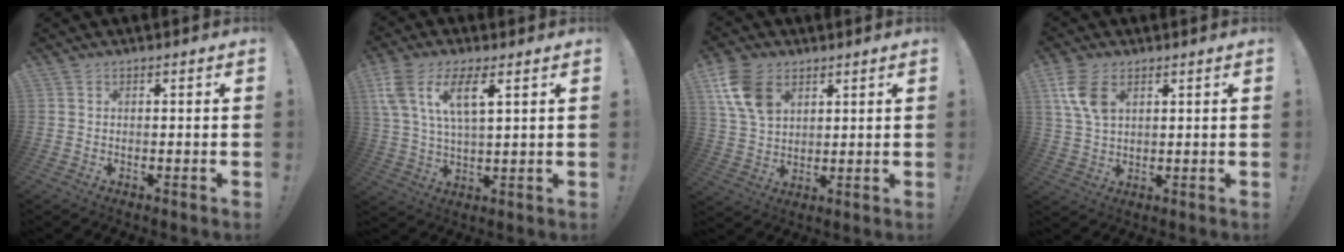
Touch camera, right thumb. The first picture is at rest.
{"total": 11.5, "force": [5.4, 4.4, 9.1], "torque": [-0.183, -0.004, 0.099]}
{"total": 12.8, "force": [5.9, 8.6, 7.4], "torque": [-0.143, -0.015, 0.119]}
{"total": 9.0, "force": [3.8, 5.3, 6.3], "torque": [-0.120, -0.008, 0.073]}